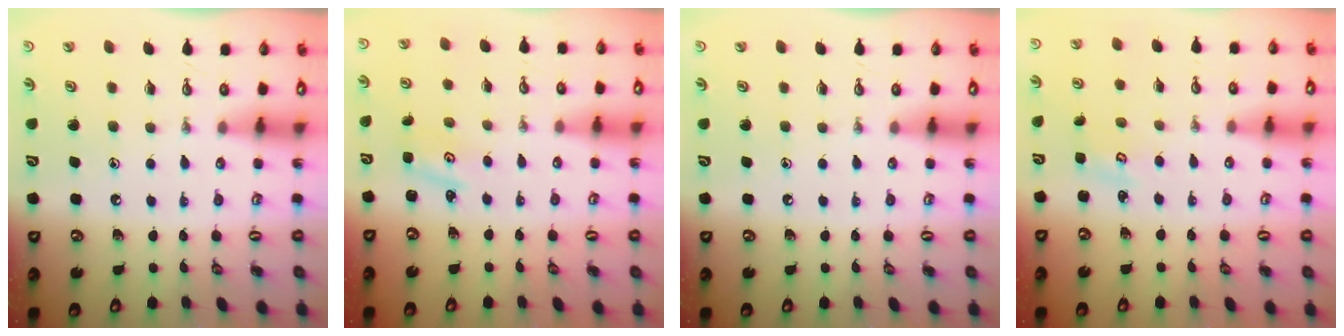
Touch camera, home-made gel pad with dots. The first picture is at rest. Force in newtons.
{"total": 1.5, "press": 1.5, "slide": 0.3}
{"total": 0.0}
{"total": 2.2, "press": 2.2, "slide": 0.3}